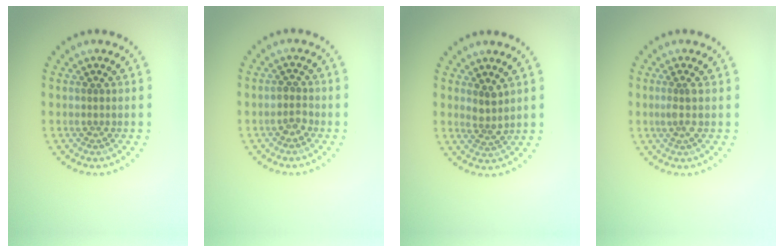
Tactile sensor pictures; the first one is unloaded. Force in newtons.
{"total": 1.5, "press": 1.3, "slide": 0.6}
{"total": 1.6, "press": 1.3, "slide": 1.0}
{"total": 1.4, "press": 1.1, "slide": 0.9}